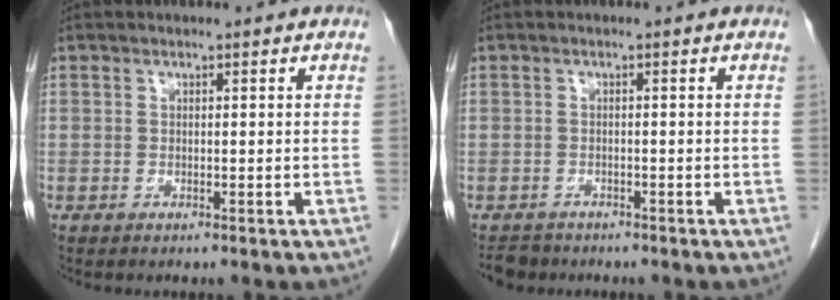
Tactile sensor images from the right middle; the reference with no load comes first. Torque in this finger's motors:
{"motor_torque": [0.03, -0.01, 0.00, -0.01]}